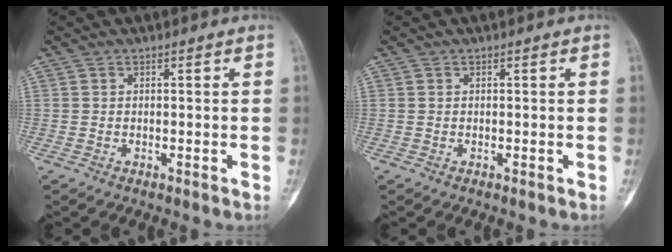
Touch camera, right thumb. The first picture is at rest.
{"total": 0.0}